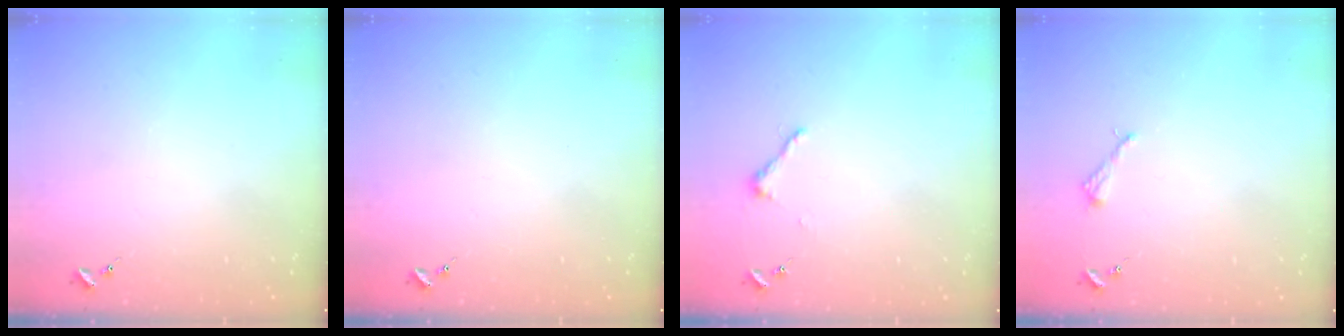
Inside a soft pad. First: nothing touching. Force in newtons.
{"total": 0.0}
{"total": 3.4, "press": 3.4, "slide": 0.3}
{"total": 3.1, "press": 3.1, "slide": 0.3}